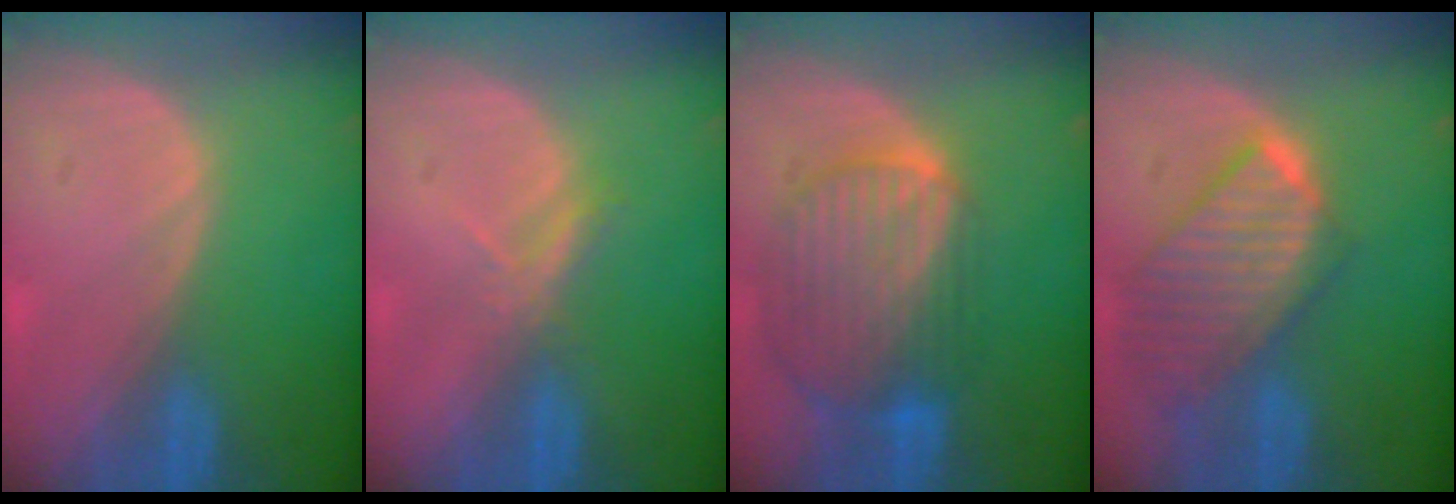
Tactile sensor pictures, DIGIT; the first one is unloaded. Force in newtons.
{"total": 2.3, "press": 2.1, "slide": 0.9}
{"total": 10.4, "press": 8.7, "slide": 5.6}
{"total": 9.8, "press": 8.6, "slide": 4.7}